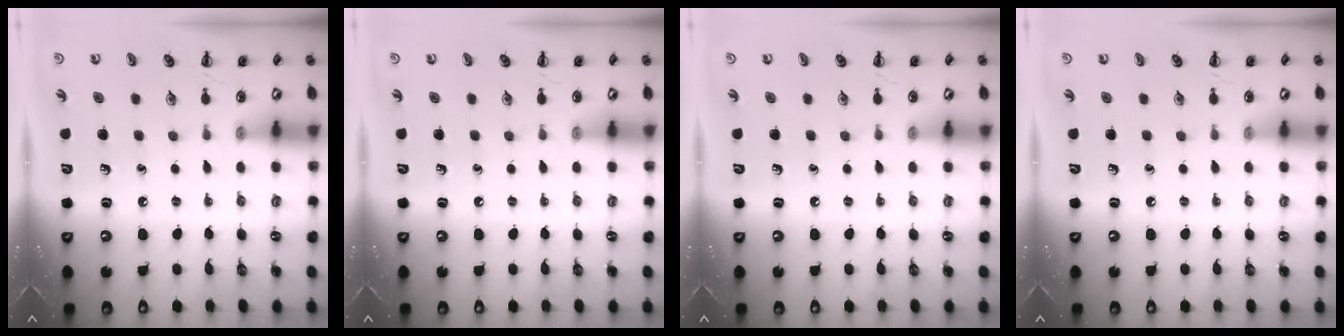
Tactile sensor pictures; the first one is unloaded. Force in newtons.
{"total": 0.0}
{"total": 0.0}
{"total": 0.0}